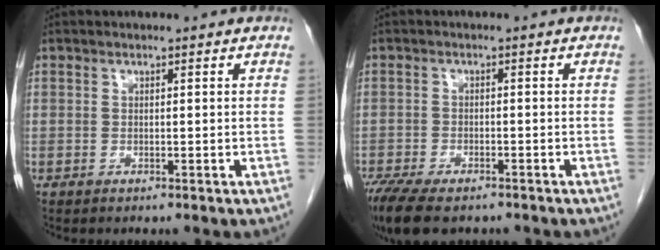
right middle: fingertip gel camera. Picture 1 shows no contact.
{"total": 10.5, "force": [-7.9, 4.0, 5.8], "torque": [-0.112, -0.012, -0.120]}